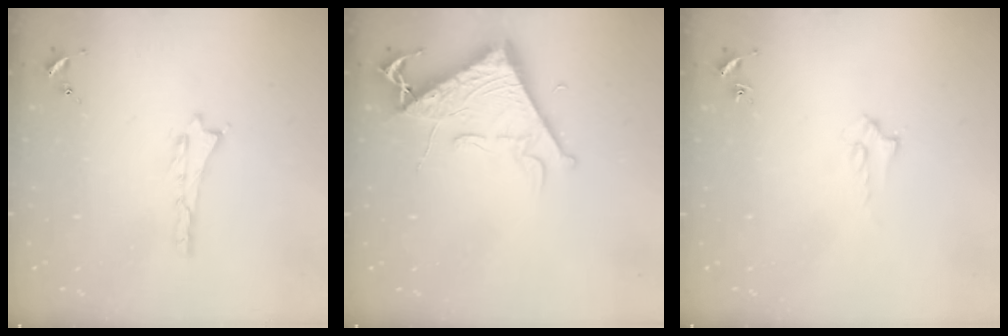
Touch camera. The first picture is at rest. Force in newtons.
{"total": 7.9, "press": 7.9, "slide": 0.9}
{"total": 1.4, "press": 1.4, "slide": 0.2}